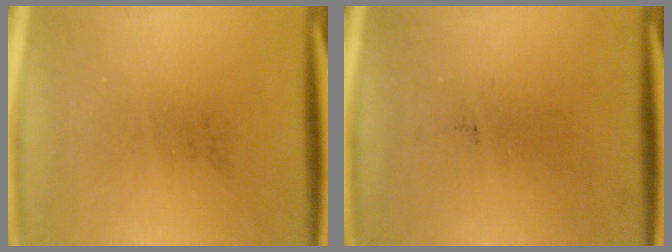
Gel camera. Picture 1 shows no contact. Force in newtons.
{"total": 0.0}